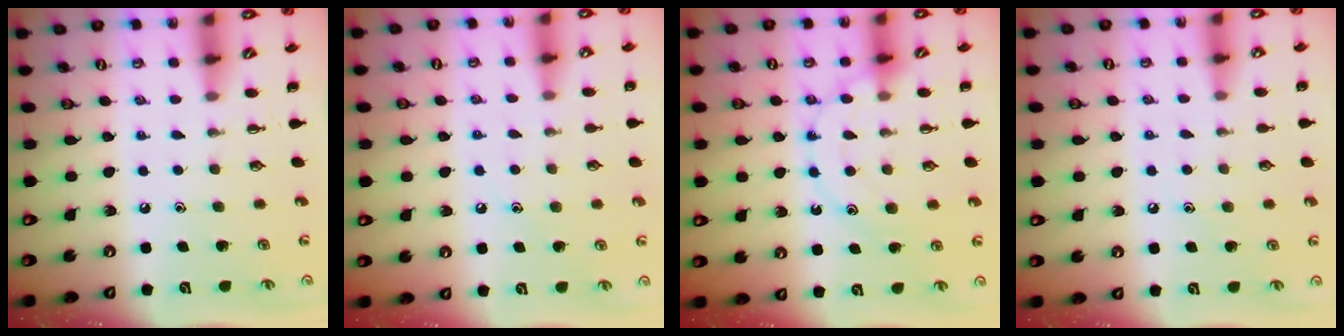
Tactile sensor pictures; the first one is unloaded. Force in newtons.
{"total": 6.7, "press": 6.4, "slide": 1.8}
{"total": 12.3, "press": 12.2, "slide": 1.7}
{"total": 6.0, "press": 5.7, "slide": 1.6}